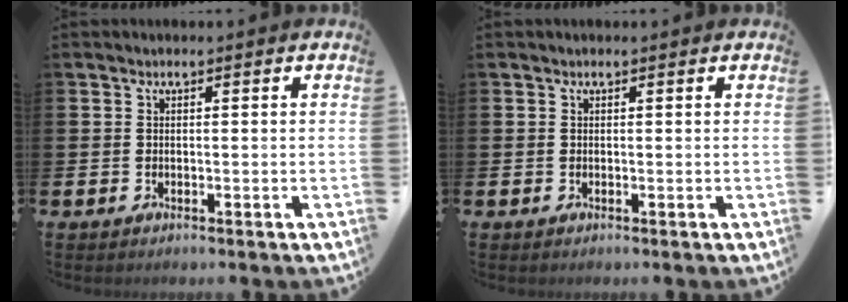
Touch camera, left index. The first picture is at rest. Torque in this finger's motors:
{"motor_torque": [0.47, -0.42, 0.04, 0.03]}